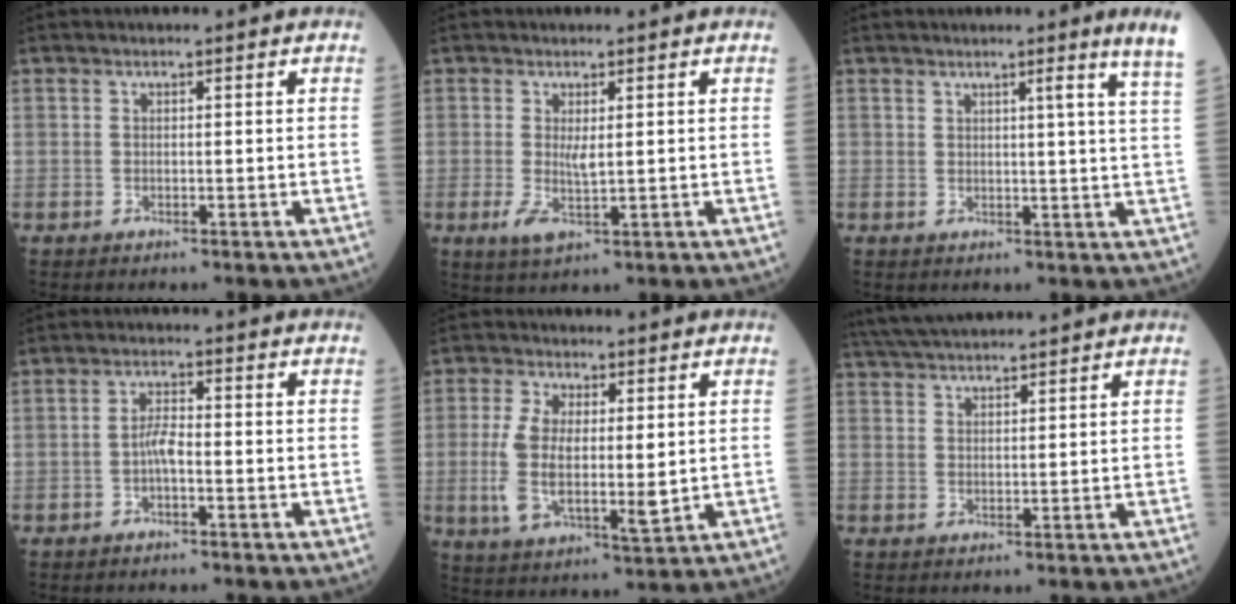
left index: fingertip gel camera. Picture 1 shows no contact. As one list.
[{"total": 3.2, "force": [-0.1, 0.8, 3.1], "torque": [-0.066, -0.010, 0.004]}, {"total": 6.3, "force": [4.5, -1.7, 4.0], "torque": [-0.052, -0.033, 0.034]}, {"total": 2.7, "force": [-1.0, 0.7, 2.5], "torque": [-0.050, 0.002, -0.021]}, {"total": 10.4, "force": [0.3, 3.8, 9.6], "torque": [-0.208, -0.010, 0.009]}, {"total": 9.5, "force": [8.8, 0.6, 3.6], "torque": [-0.071, 0.038, 0.147]}]